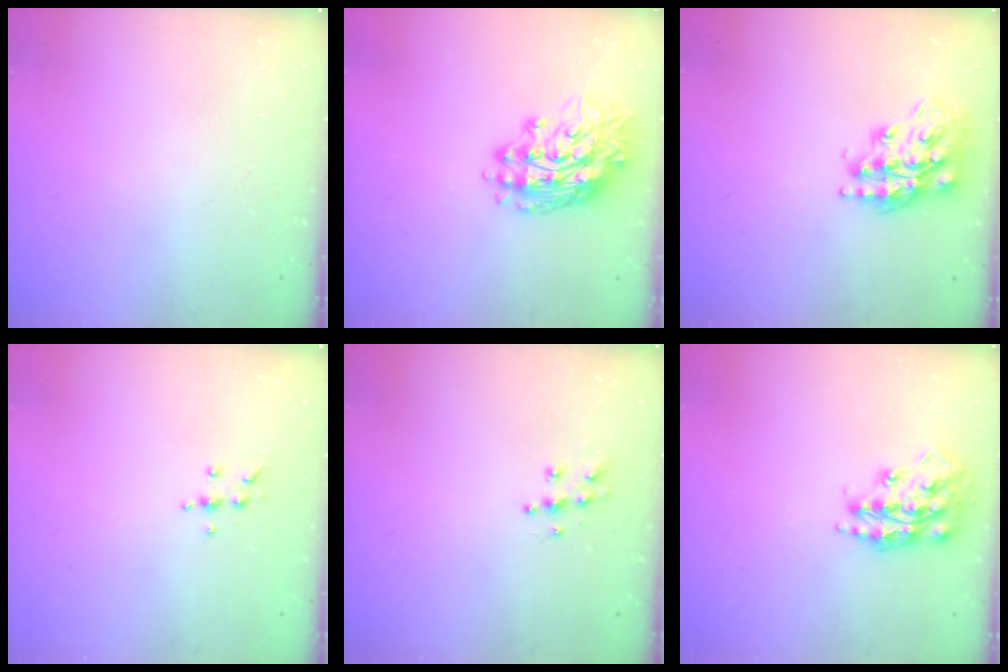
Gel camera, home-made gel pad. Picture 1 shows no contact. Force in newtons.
{"total": 15.0, "press": 14.9, "slide": 1.4}
{"total": 16.6, "press": 16.5, "slide": 1.1}
{"total": 5.7, "press": 5.7, "slide": 0.5}
{"total": 6.2, "press": 6.2, "slide": 0.2}
{"total": 15.5, "press": 15.4, "slide": 1.3}